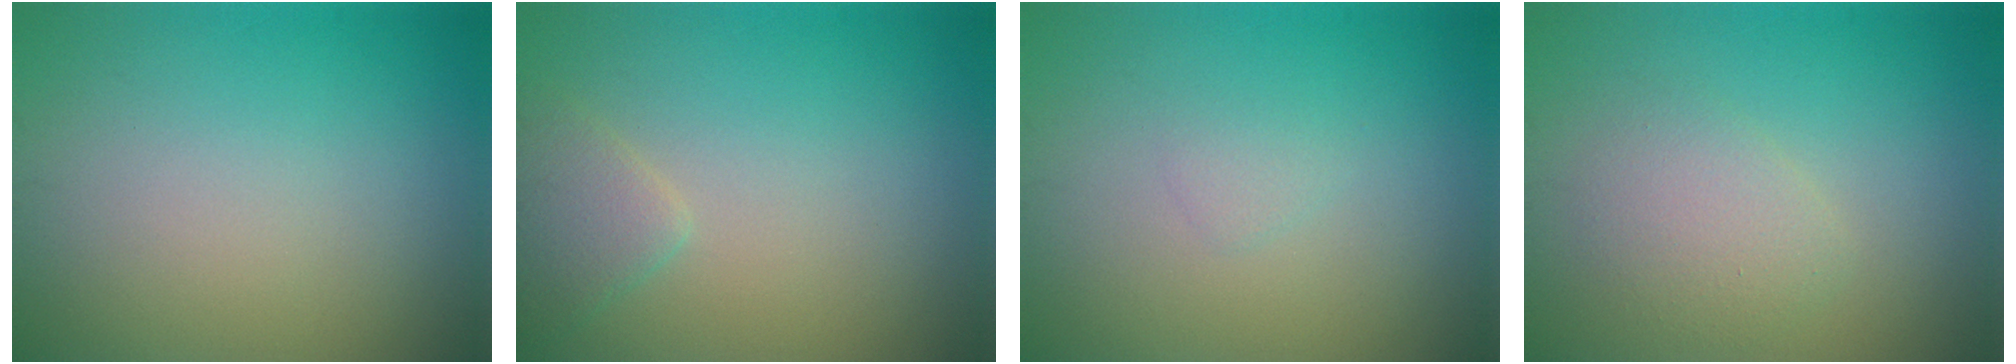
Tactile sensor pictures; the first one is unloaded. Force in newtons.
{"total": 2.1, "press": 2.1, "slide": 0.1}
{"total": 0.7, "press": 0.7, "slide": 0.1}
{"total": 2.4, "press": 2.4, "slide": 0.1}